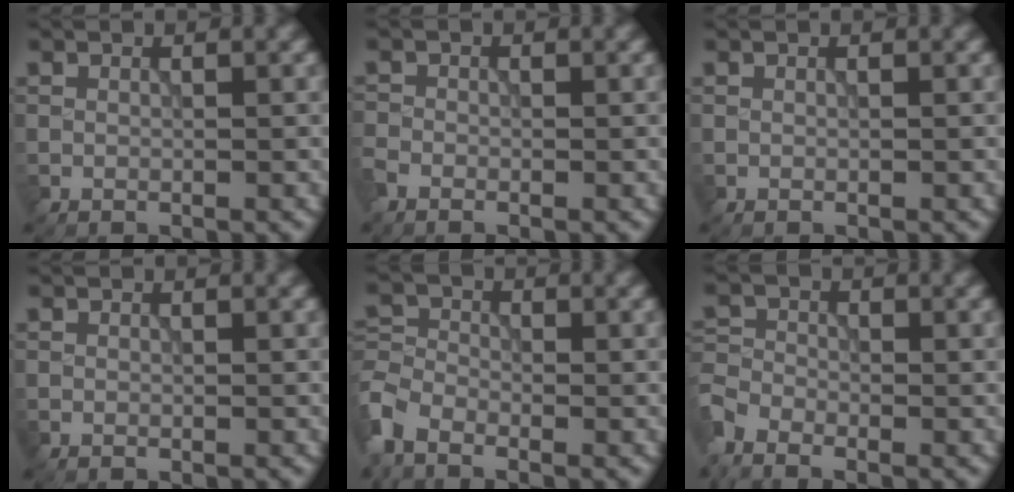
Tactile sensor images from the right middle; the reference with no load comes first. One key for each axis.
{"total": 1.4, "fx": -1.1, "fy": 0.6, "fz": 0.5, "tx": -0.012, "ty": -0.004, "tz": -0.033}
{"total": 0.0}
{"total": 0.0}
{"total": 3.7, "fx": -2.6, "fy": 1.9, "fz": 1.8, "tx": -0.042, "ty": -0.004, "tz": -0.071}
{"total": 3.5, "fx": -2.8, "fy": 1.5, "fz": 1.5, "tx": -0.043, "ty": -0.011, "tz": -0.056}